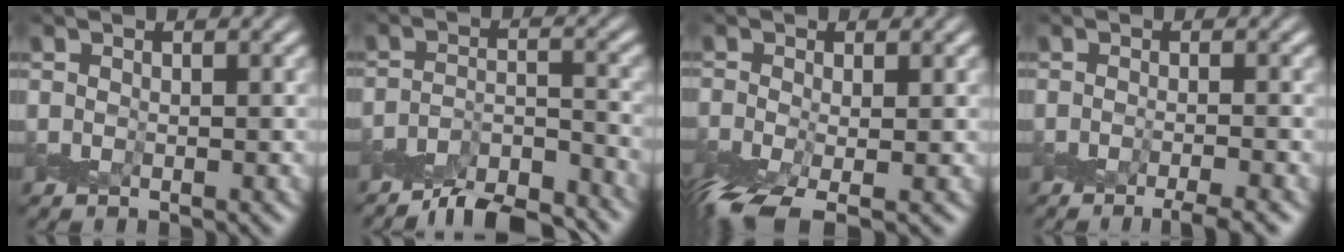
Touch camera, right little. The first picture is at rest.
{"total": 6.8, "force": [-6.3, 1.0, 2.2], "torque": [-0.035, -0.008, -0.108]}
{"total": 5.5, "force": [-3.3, 1.9, 4.0], "torque": [-0.092, -0.018, -0.068]}
{"total": 2.6, "force": [-2.1, -0.1, 1.6], "torque": [-0.023, -0.003, -0.040]}